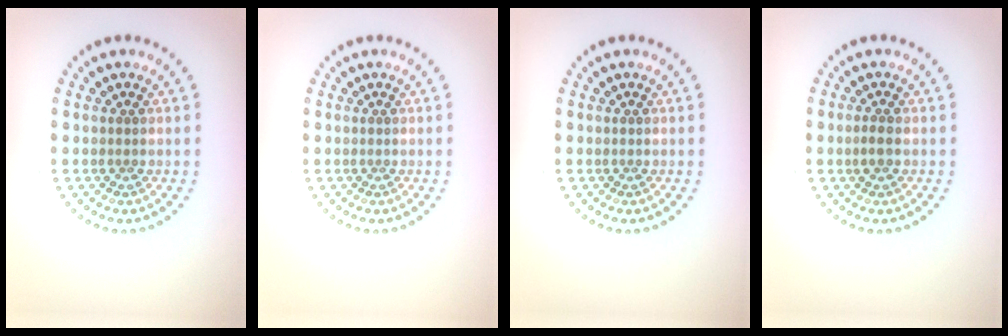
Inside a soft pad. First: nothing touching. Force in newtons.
{"total": 0.0}
{"total": 0.0}
{"total": 1.3, "press": 1.3, "slide": 0.2}